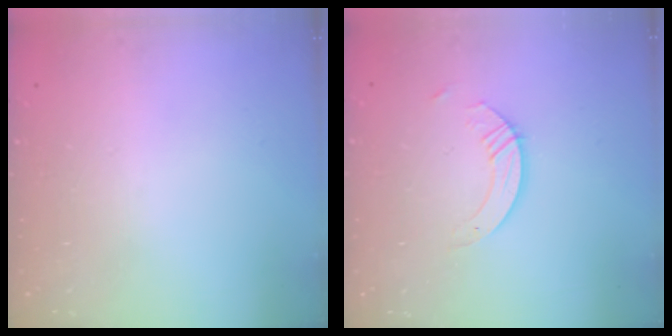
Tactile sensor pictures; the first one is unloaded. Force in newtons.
{"total": 3.8, "press": 3.7, "slide": 0.4}